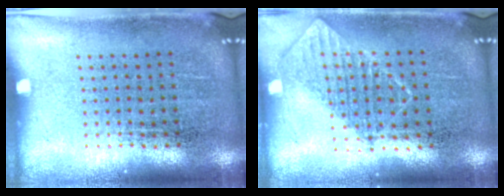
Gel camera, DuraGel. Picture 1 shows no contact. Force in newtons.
{"total": 0.8, "press": 0.8, "slide": 0.1}